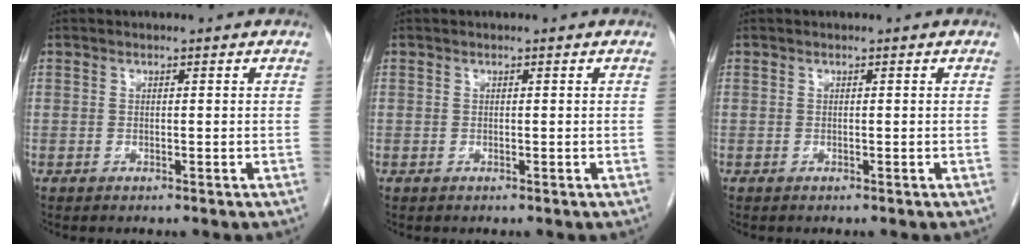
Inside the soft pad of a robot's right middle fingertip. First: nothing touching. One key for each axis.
{"total": 0.0}
{"total": 0.0}